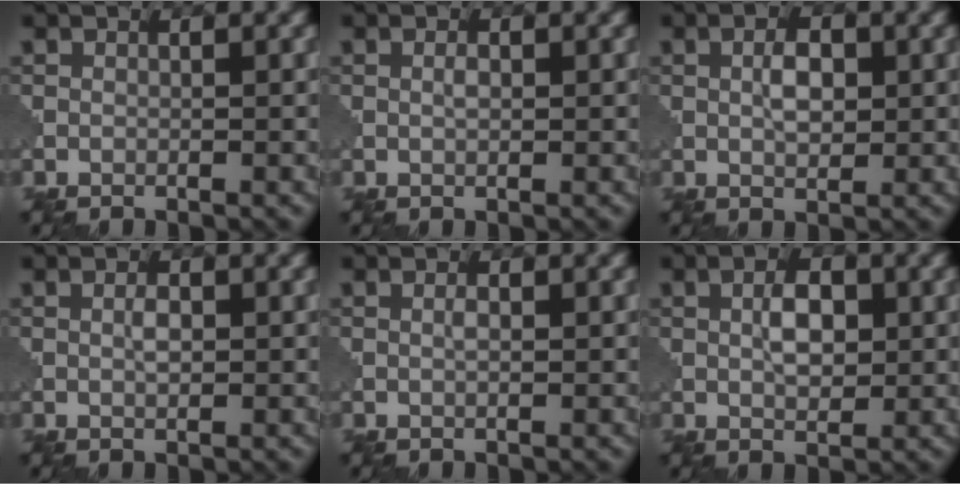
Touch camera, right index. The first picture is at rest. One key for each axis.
{"total": 0.9, "fx": 0.3, "fy": 0.3, "fz": 0.8, "tx": -0.015, "ty": 0.000, "tz": 0.008}
{"total": 2.5, "fx": 0.6, "fy": 1.3, "fz": 2.1, "tx": -0.038, "ty": 0.001, "tz": 0.011}
{"total": 1.2, "fx": 0.3, "fy": 0.5, "fz": 1.1, "tx": -0.019, "ty": 0.001, "tz": 0.008}
{"total": 0.8, "fx": 0.3, "fy": 0.1, "fz": 0.7, "tx": -0.014, "ty": 0.000, "tz": 0.008}
{"total": 3.0, "fx": 0.7, "fy": 1.5, "fz": 2.5, "tx": -0.045, "ty": 0.002, "tz": 0.012}